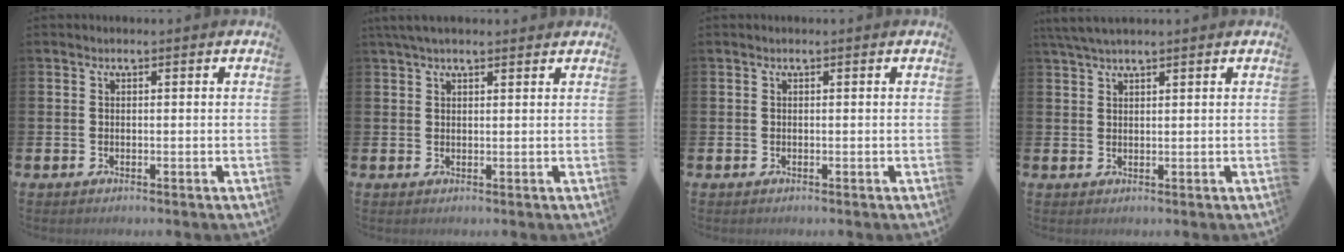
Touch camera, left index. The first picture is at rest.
{"total": 2.9, "force": [2.4, 0.8, 1.5], "torque": [-0.031, 0.002, 0.043]}
{"total": 0.0}
{"total": 3.1, "force": [2.6, 0.4, 1.5], "torque": [-0.043, 0.004, 0.051]}